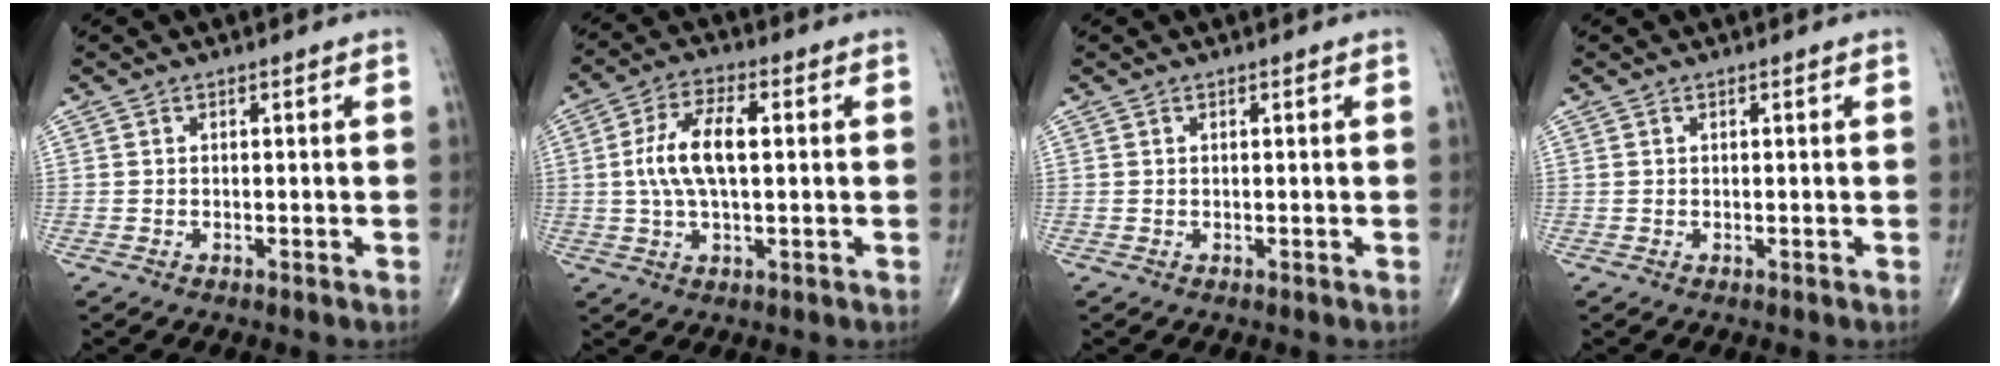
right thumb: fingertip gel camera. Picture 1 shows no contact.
{"total": 10.0, "force": [0.8, 4.4, 9.0], "torque": [-0.183, 0.015, 0.013]}
{"total": 0.0}
{"total": 0.0}